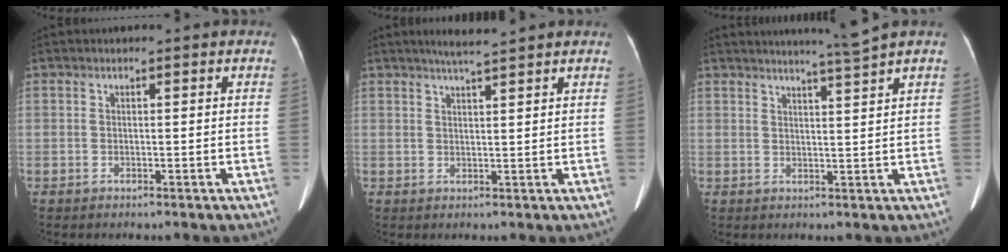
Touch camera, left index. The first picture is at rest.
{"total": 4.3, "force": [3.7, -0.6, 2.0], "torque": [-0.036, 0.013, 0.060]}
{"total": 4.4, "force": [3.7, -2.0, 1.3], "torque": [-0.023, -0.016, 0.059]}